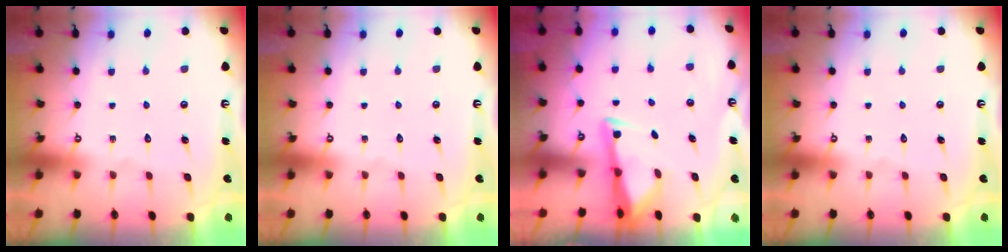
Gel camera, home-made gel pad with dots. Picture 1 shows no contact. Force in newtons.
{"total": 0.0}
{"total": 3.3, "press": 3.2, "slide": 0.4}
{"total": 0.0}